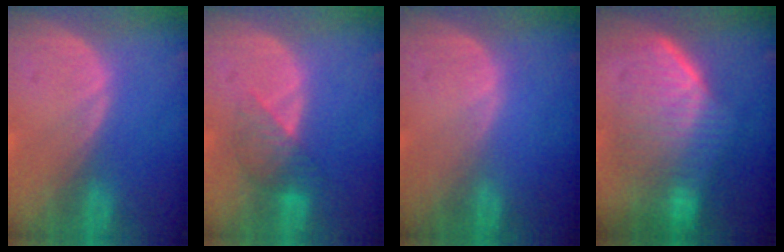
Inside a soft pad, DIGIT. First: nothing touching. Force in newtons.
{"total": 3.9, "press": 3.8, "slide": 1.1}
{"total": 0.0}
{"total": 8.3, "press": 8.2, "slide": 1.4}